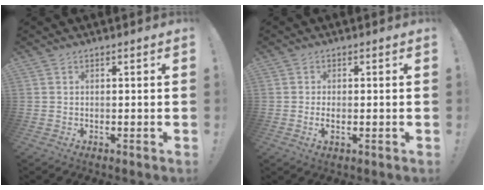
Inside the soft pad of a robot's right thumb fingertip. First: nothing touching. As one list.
[{"total": 2.0, "force": [-0.4, 0.9, 1.7], "torque": [-0.028, 0.001, -0.006]}]